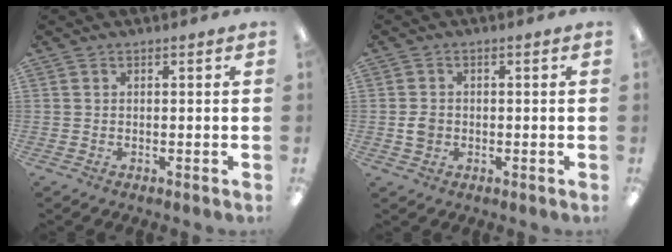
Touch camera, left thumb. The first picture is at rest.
{"total": 2.8, "force": [-0.2, 2.4, 1.5], "torque": [-0.020, 0.002, -0.007]}